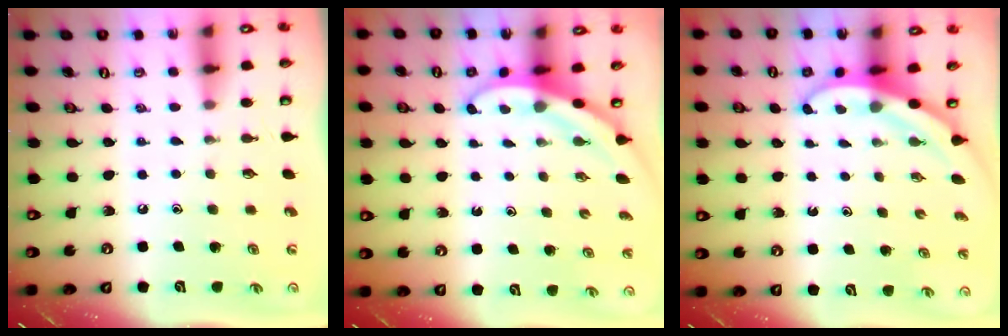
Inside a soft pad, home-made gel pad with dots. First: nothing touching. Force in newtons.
{"total": 3.2, "press": 3.2, "slide": 0.2}
{"total": 3.6, "press": 3.6, "slide": 0.2}